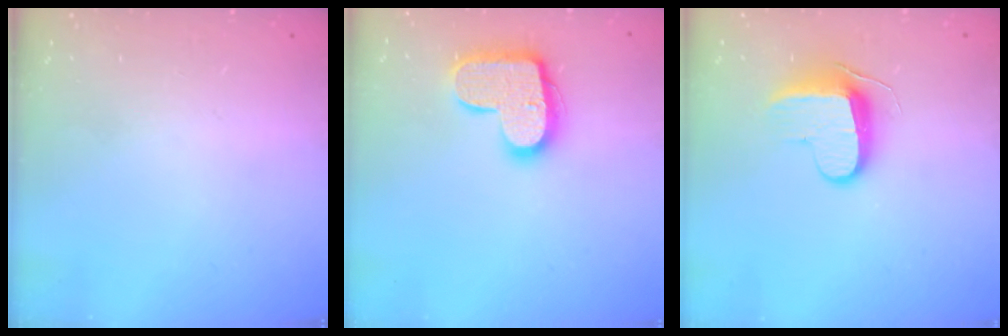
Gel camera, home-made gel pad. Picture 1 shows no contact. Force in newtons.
{"total": 15.5, "press": 15.5, "slide": 0.8}
{"total": 9.2, "press": 9.2, "slide": 0.9}